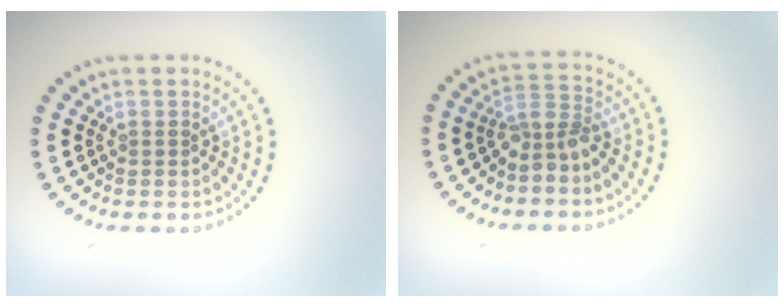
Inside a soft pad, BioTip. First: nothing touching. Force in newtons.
{"total": 2.5, "press": 1.9, "slide": 1.6}